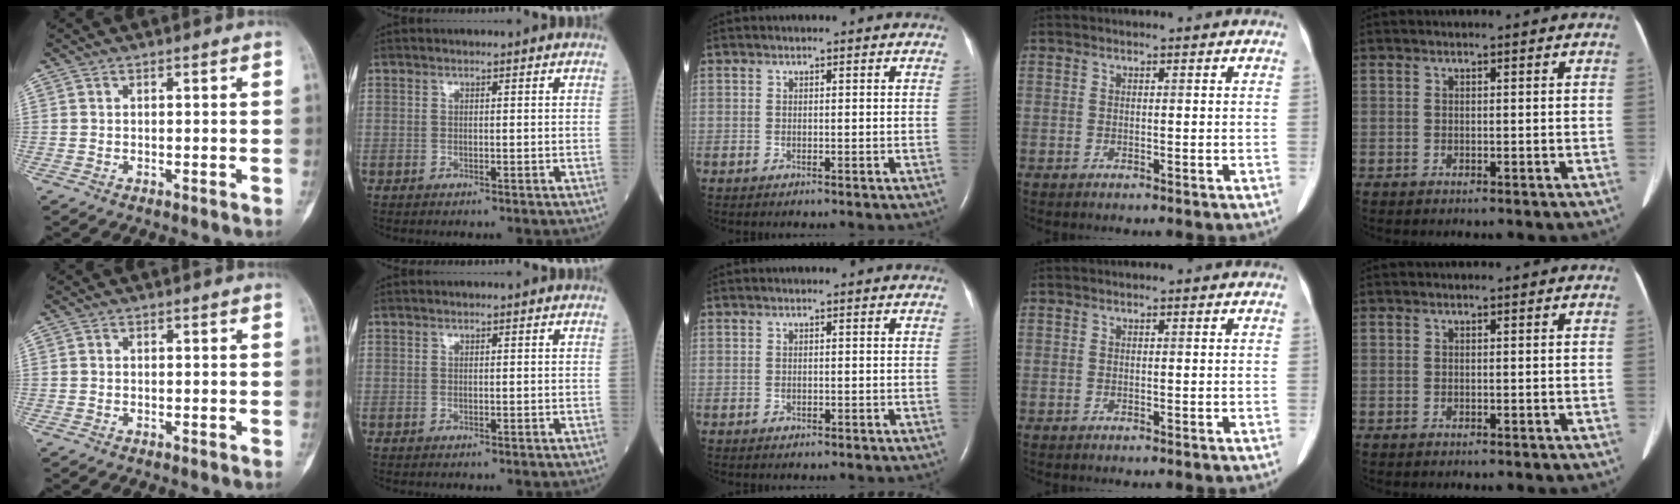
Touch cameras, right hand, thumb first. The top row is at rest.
{}